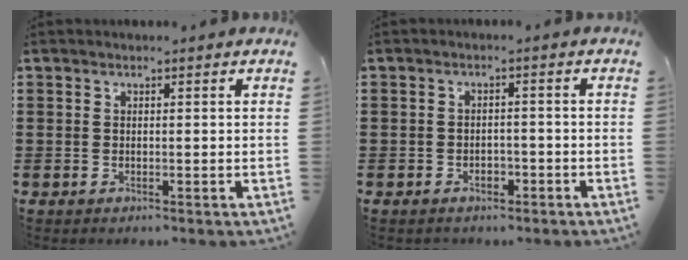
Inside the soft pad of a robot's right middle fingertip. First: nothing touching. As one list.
[{"total": 1.7, "force": [-1.1, 1.0, 0.7], "torque": [-0.018, 0.001, -0.024]}]